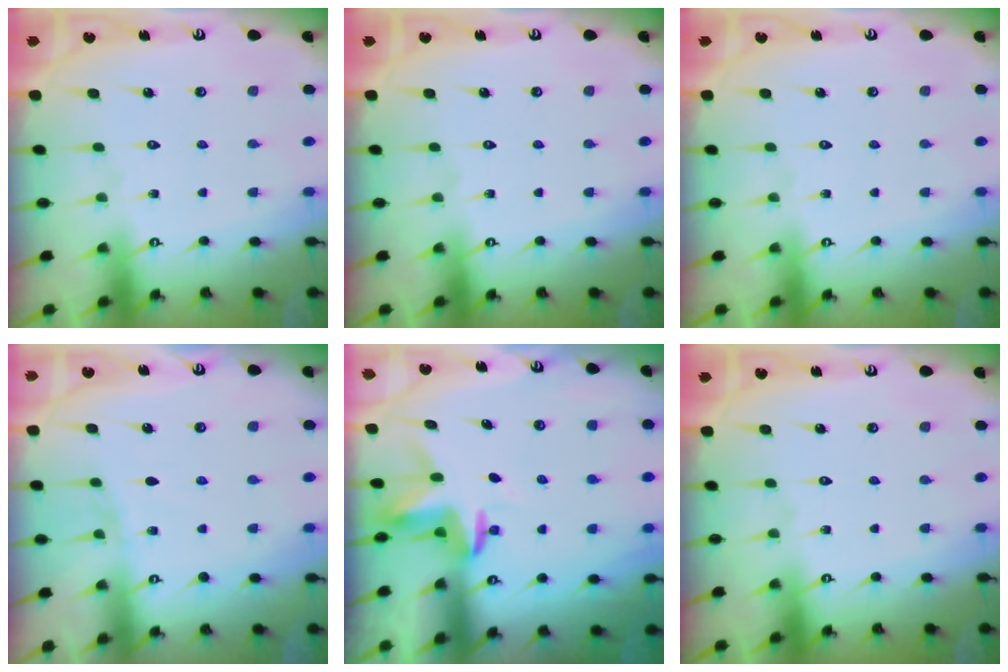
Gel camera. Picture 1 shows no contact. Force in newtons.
{"total": 0.0}
{"total": 0.0}
{"total": 4.7, "press": 4.6, "slide": 0.6}
{"total": 3.5, "press": 3.5, "slide": 0.2}
{"total": 0.0}